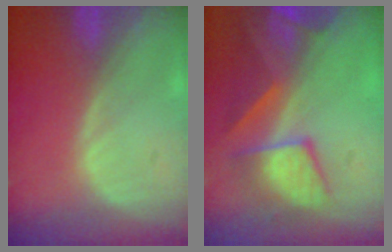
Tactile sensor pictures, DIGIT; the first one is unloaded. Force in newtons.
{"total": 8.2, "press": 7.9, "slide": 1.8}